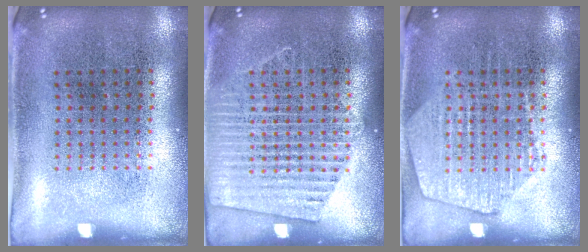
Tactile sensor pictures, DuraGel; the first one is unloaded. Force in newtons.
{"total": 2.4, "press": 2.4, "slide": 0.2}
{"total": 2.0, "press": 2.0, "slide": 0.3}